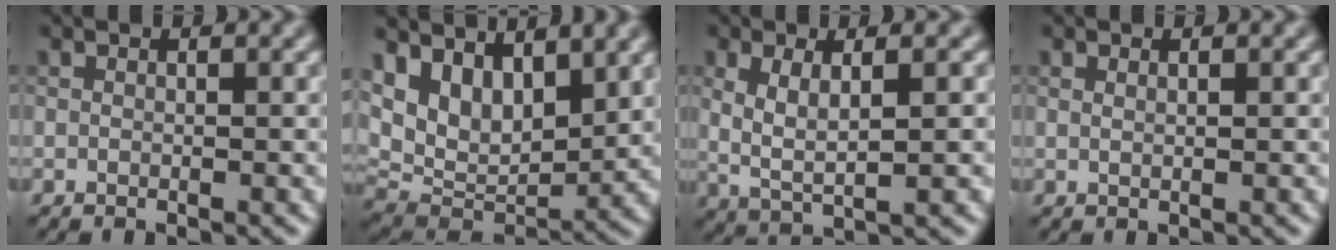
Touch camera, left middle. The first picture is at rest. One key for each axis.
{"total": 7.9, "fx": 4.1, "fy": 4.4, "fz": 5.2, "tx": -0.100, "ty": -0.015, "tz": 0.077}
{"total": 3.4, "fx": 0.7, "fy": 1.1, "fz": 3.2, "tx": -0.066, "ty": -0.005, "tz": 0.017}
{"total": 0.6, "fx": 0.3, "fy": 0.2, "fz": 0.4, "tx": -0.008, "ty": -0.002, "tz": 0.003}